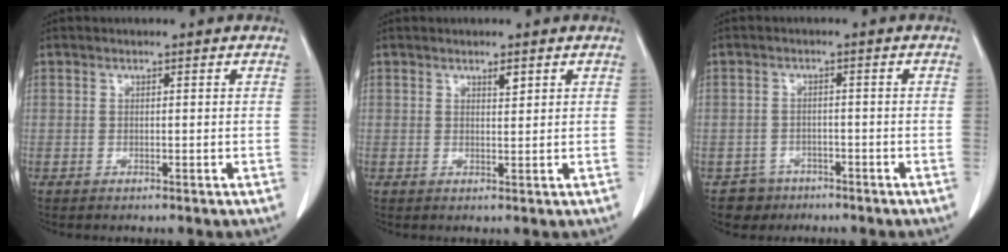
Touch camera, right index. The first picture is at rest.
{"total": 1.2, "force": [0.8, 0.3, 0.9], "torque": [-0.017, -0.005, 0.015]}
{"total": 3.6, "force": [-2.2, 2.8, -0.1], "torque": [0.001, 0.010, -0.031]}